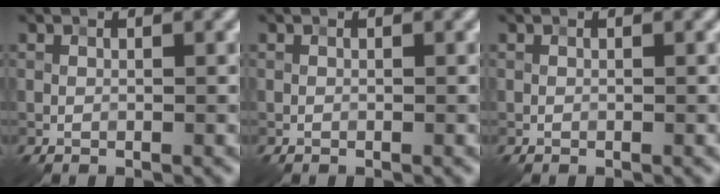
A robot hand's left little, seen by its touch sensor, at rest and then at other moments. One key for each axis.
{"total": 0.0}
{"total": 0.0}